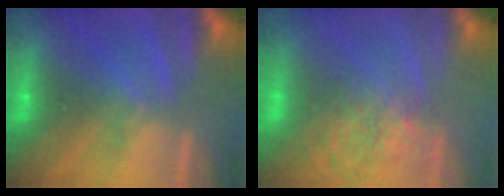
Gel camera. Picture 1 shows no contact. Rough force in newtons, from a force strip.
{"total": 3.8}